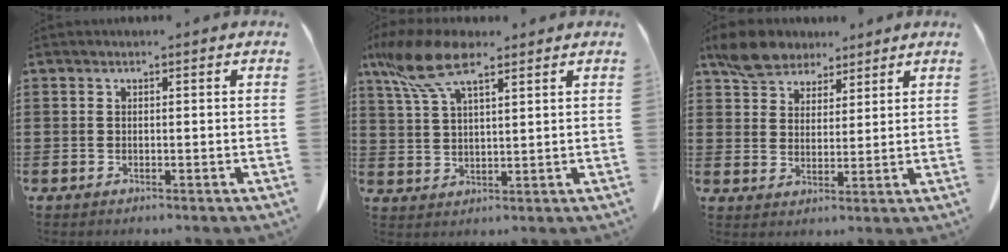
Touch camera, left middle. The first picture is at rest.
{"total": 9.0, "force": [6.0, 3.0, 6.0], "torque": [-0.148, -0.014, 0.108]}
{"total": 5.9, "force": [5.2, 2.7, 1.1], "torque": [-0.044, -0.006, 0.100]}